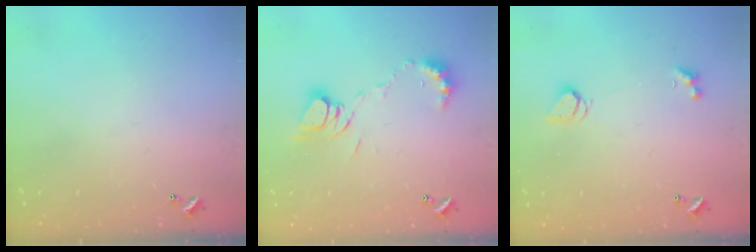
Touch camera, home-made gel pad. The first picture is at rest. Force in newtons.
{"total": 8.2, "press": 8.1, "slide": 0.8}
{"total": 1.7, "press": 1.7, "slide": 0.4}